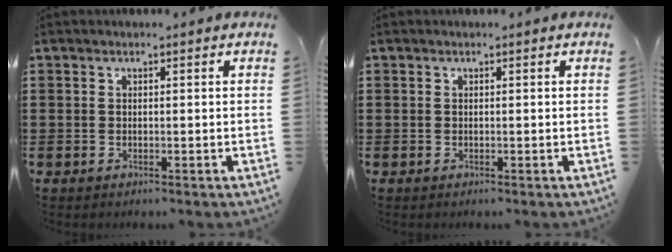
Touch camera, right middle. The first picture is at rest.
{"total": 0.0}